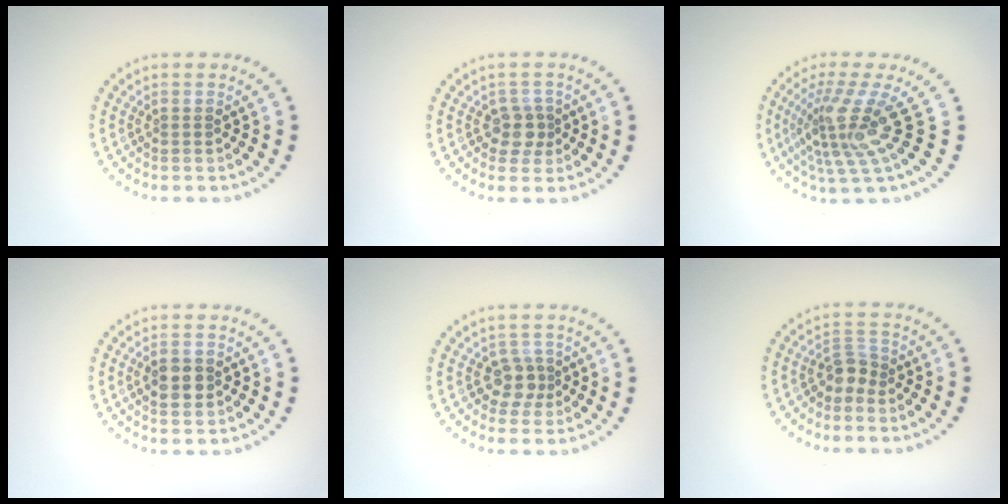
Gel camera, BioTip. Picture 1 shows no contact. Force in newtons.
{"total": 2.0, "press": 1.7, "slide": 1.0}
{"total": 4.7, "press": 3.0, "slide": 3.6}
{"total": 3.1, "press": 3.1, "slide": 0.0}
{"total": 2.2, "press": 1.8, "slide": 1.3}
{"total": 1.9, "press": 1.6, "slide": 1.1}